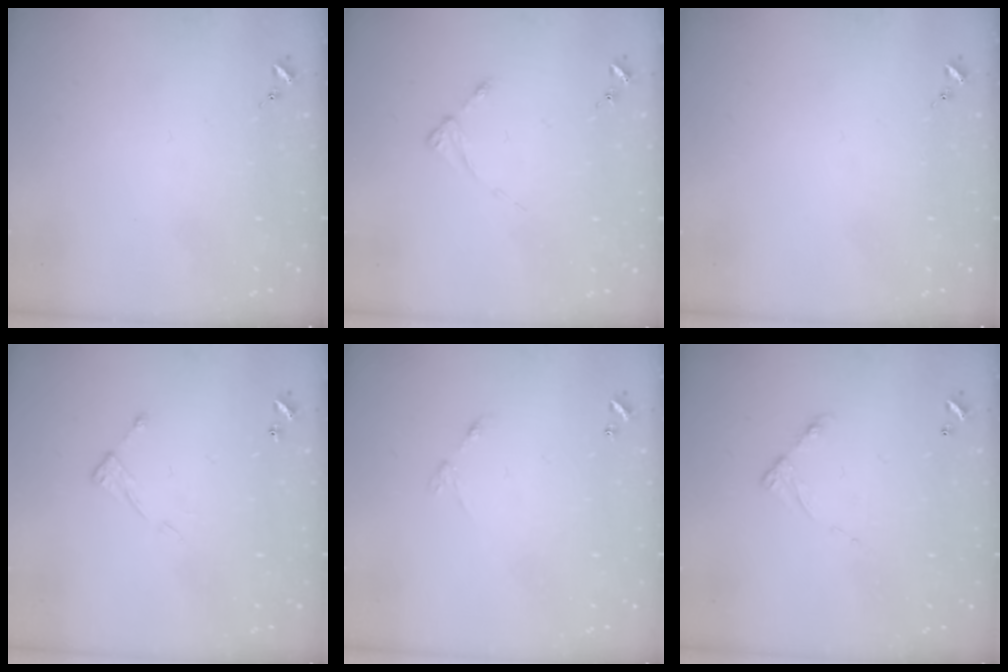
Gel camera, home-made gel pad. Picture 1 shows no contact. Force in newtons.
{"total": 2.5, "press": 2.5, "slide": 0.3}
{"total": 0.0}
{"total": 6.2, "press": 6.2, "slide": 0.4}
{"total": 5.9, "press": 5.9, "slide": 0.4}
{"total": 6.1, "press": 6.1, "slide": 0.5}